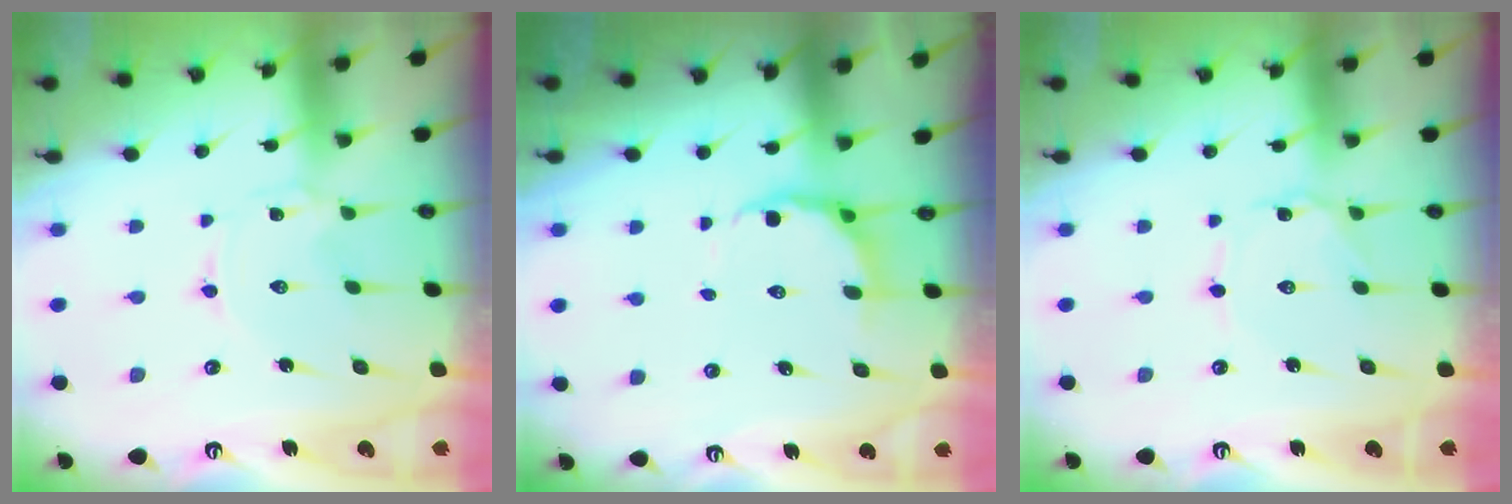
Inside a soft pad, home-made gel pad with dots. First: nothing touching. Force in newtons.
{"total": 5.9, "press": 5.2, "slide": 3.0}
{"total": 1.1, "press": 1.1, "slide": 0.1}